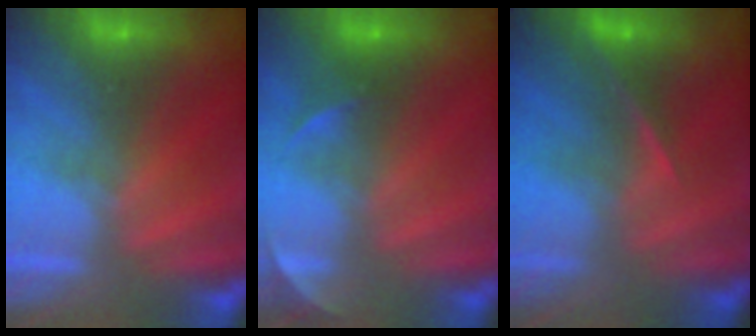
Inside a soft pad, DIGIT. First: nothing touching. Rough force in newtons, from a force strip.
{"total": 2.2}
{"total": 2.1}